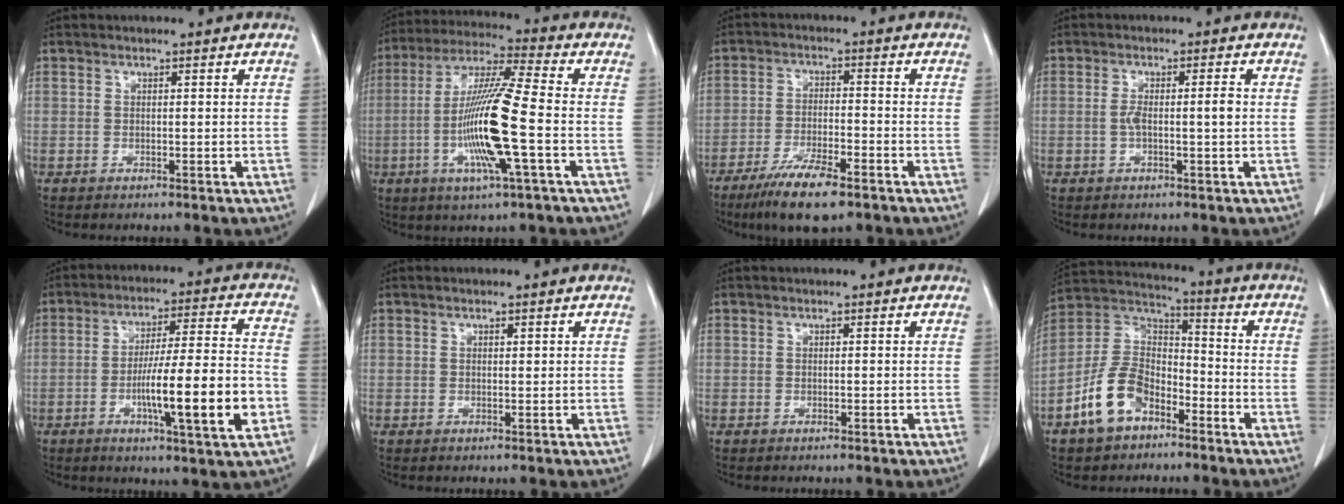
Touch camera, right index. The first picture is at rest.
{"total": 14.8, "force": [-3.2, 0.0, 14.4], "torque": [-0.291, -0.010, -0.068]}
{"total": 9.2, "force": [-6.3, 1.5, 6.5], "torque": [-0.120, -0.019, -0.108]}
{"total": 3.3, "force": [-0.2, 0.4, 3.3], "torque": [-0.063, 0.004, -0.003]}
{"total": 14.8, "force": [-4.2, 0.6, 14.2], "torque": [-0.233, -0.004, -0.068]}
{"total": 0.5, "force": [0.3, 0.2, 0.4], "torque": [-0.009, -0.002, 0.006]}
{"total": 0.0}
{"total": 11.4, "force": [-6.2, 6.6, 6.9], "torque": [-0.156, 0.020, -0.118]}